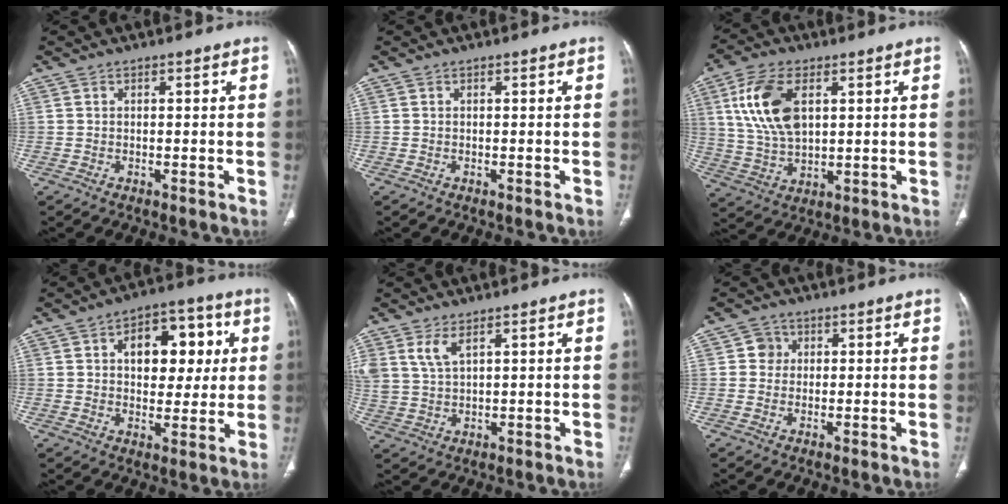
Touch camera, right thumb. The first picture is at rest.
{"total": 0.0}
{"total": 13.1, "force": [3.9, 7.2, 10.2], "torque": [-0.200, -0.007, 0.081]}
{"total": 13.7, "force": [3.4, 8.7, 10.0], "torque": [-0.087, 0.009, 0.047]}
{"total": 4.7, "force": [2.7, 1.9, 3.3], "torque": [-0.074, -0.009, 0.066]}
{"total": 2.8, "force": [0.6, 2.7, 0.6], "torque": [0.008, 0.003, 0.004]}